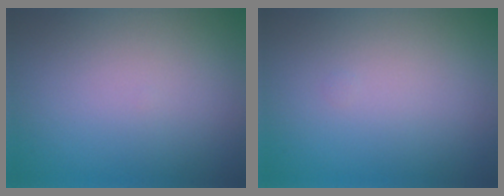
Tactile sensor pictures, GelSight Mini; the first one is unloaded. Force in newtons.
{"total": 0.0}